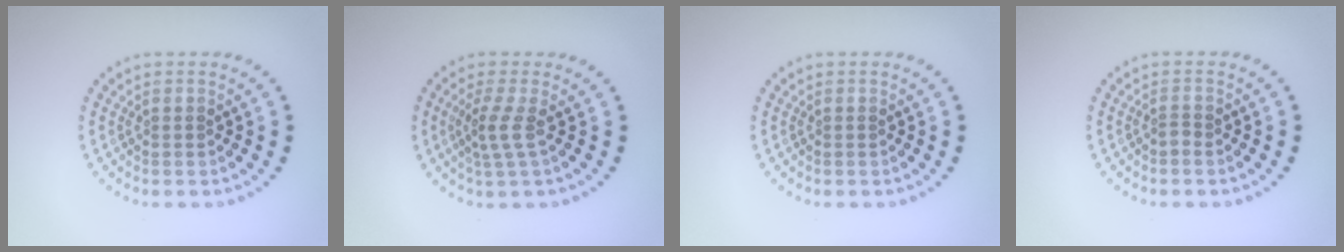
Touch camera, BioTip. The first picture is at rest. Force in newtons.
{"total": 2.1, "press": 1.5, "slide": 1.4}
{"total": 0.0}
{"total": 0.9, "press": 0.6, "slide": 0.7}